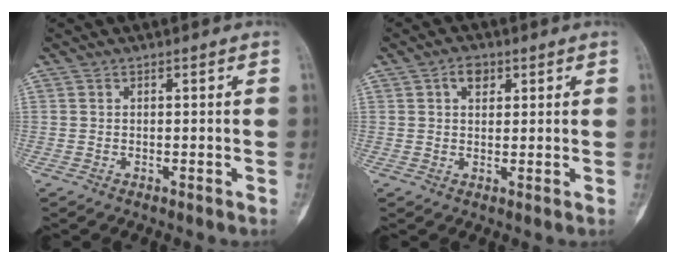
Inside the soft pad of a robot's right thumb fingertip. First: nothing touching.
{"total": 3.4, "force": [1.5, 2.3, 2.0], "torque": [-0.019, -0.001, 0.022]}